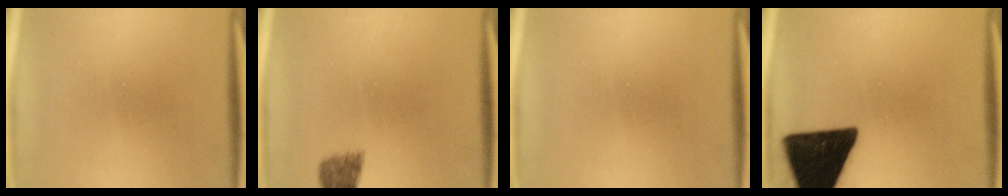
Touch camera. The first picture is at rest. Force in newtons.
{"total": 2.3}
{"total": 0.0}
{"total": 18.7}